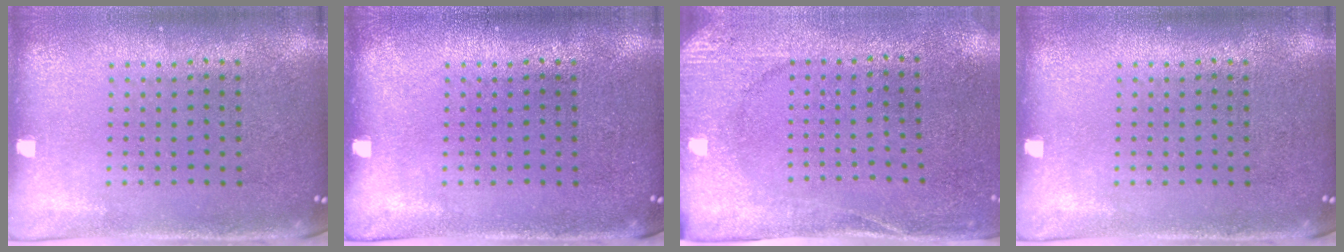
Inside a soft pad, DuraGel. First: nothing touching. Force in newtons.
{"total": 0.0}
{"total": 2.7, "press": 2.3, "slide": 1.3}
{"total": 0.0}